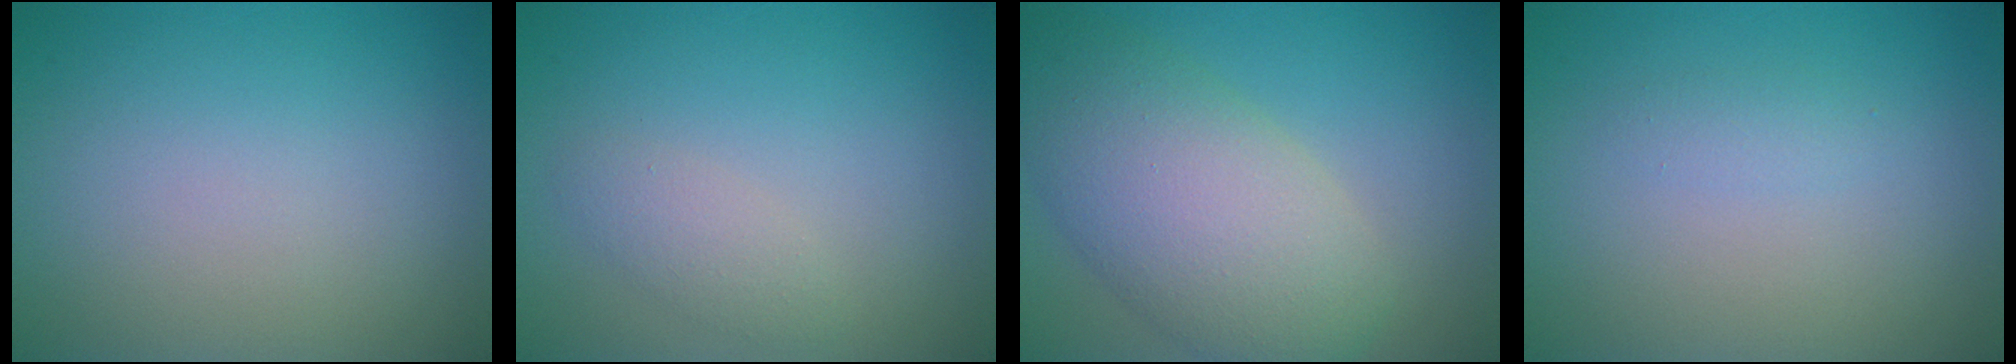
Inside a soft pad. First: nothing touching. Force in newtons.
{"total": 1.6, "press": 1.6, "slide": 0.0}
{"total": 8.6, "press": 8.6, "slide": 0.5}
{"total": 0.8, "press": 0.8, "slide": 0.0}